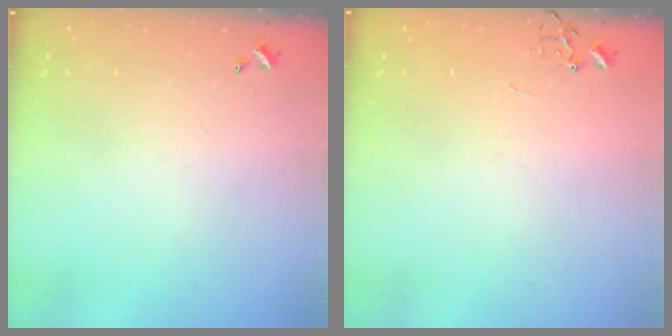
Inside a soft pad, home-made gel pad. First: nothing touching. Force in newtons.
{"total": 0.0}